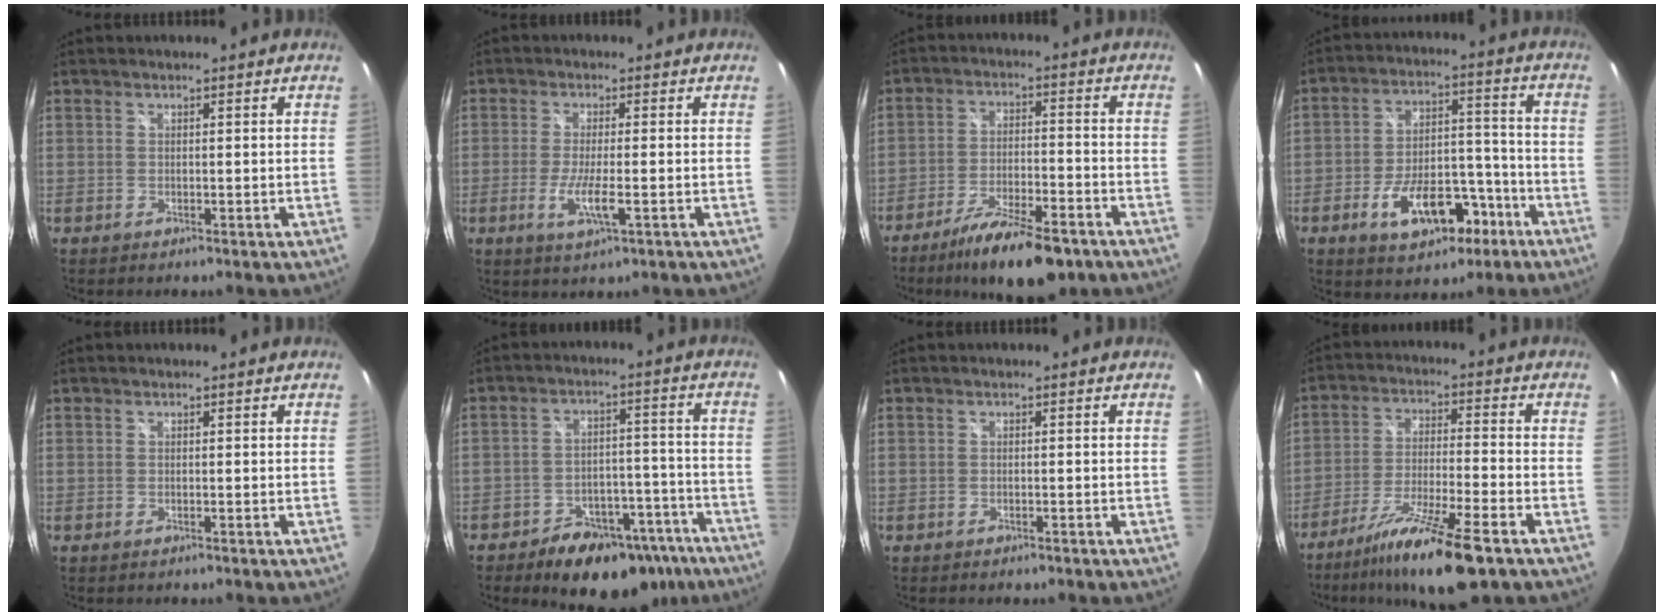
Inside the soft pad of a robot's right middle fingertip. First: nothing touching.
{"total": 5.6, "force": [-1.9, 0.8, 5.2], "torque": [-0.106, -0.013, -0.036]}
{"total": 13.9, "force": [-10.1, 3.8, 8.7], "torque": [-0.166, -0.021, -0.163]}
{"total": 13.5, "force": [-7.1, 7.1, 9.1], "torque": [-0.161, 0.029, -0.096]}
{"total": 0.0}
{"total": 18.0, "force": [-12.8, 10.0, 7.7], "torque": [-0.127, 0.035, -0.151]}
{"total": 0.6, "force": [-0.5, 0.4, 0.1], "torque": [-0.005, -0.001, -0.008]}
{"total": 14.3, "force": [-10.0, 0.9, 10.2], "torque": [-0.200, -0.029, -0.174]}